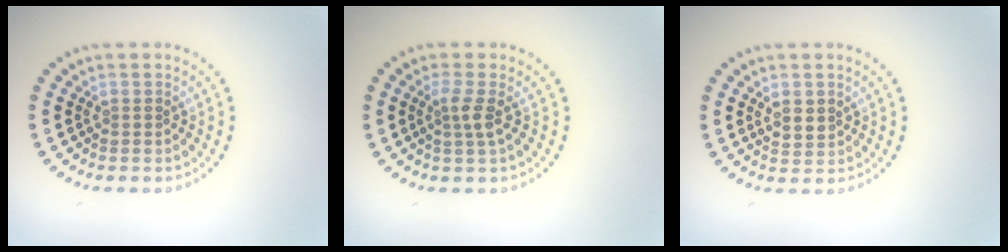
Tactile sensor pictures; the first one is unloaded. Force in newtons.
{"total": 1.8, "press": 1.4, "slide": 1.2}
{"total": 1.7, "press": 1.5, "slide": 0.8}